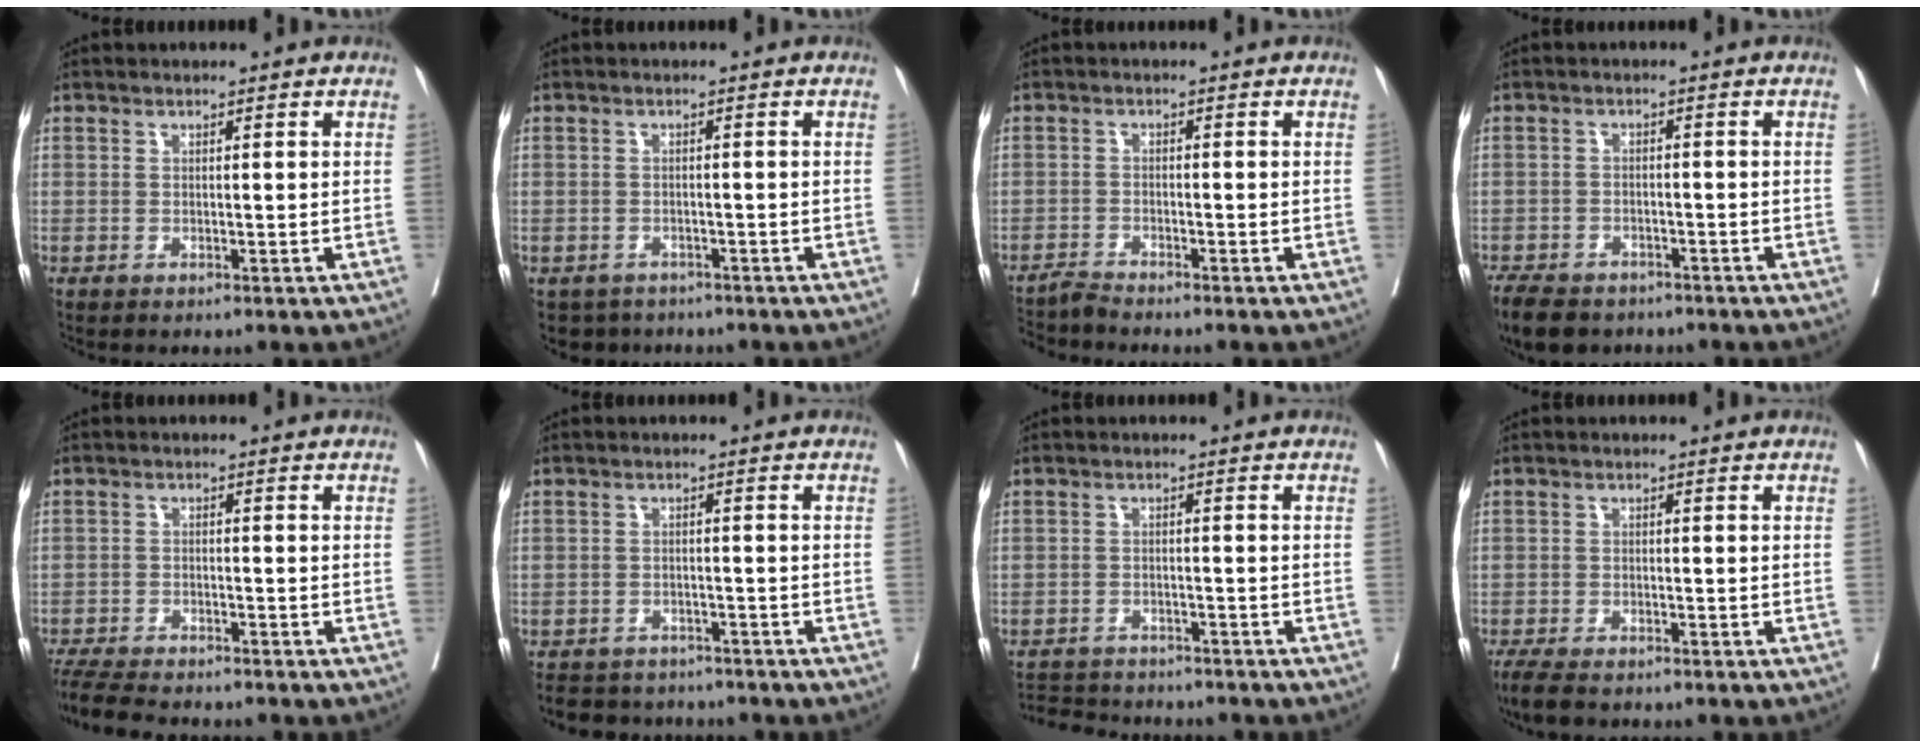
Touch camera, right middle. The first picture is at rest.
{"total": 3.9, "force": [-3.1, 2.5, 0.0], "torque": [0.006, 0.002, -0.047]}
{"total": 2.7, "force": [-2.6, -0.9, 0.0], "torque": [-0.003, -0.015, -0.050]}
{"total": 8.9, "force": [-7.0, 4.2, 3.6], "torque": [-0.065, -0.008, -0.106]}
{"total": 8.9, "force": [-8.1, 1.2, 3.6], "torque": [-0.055, -0.017, -0.132]}
{"total": 7.9, "force": [-7.2, 2.9, 1.3], "torque": [-0.020, 0.005, -0.096]}
{"total": 8.3, "force": [-7.9, 1.9, 1.9], "torque": [-0.033, 0.001, -0.114]}
{"total": 5.0, "force": [-4.1, 1.3, 2.6], "torque": [-0.047, -0.013, -0.067]}